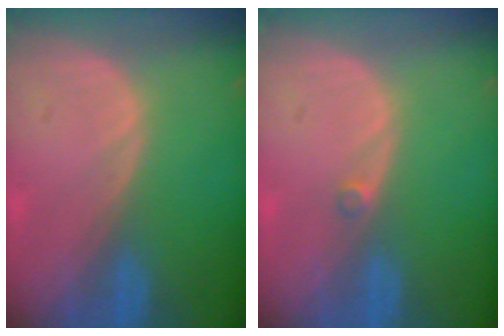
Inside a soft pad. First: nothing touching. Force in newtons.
{"total": 1.0, "press": 0.8, "slide": 0.5}